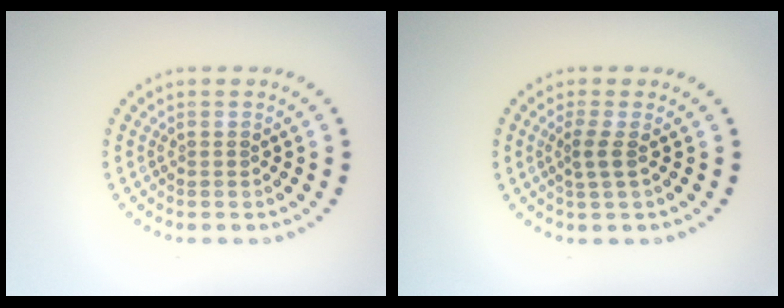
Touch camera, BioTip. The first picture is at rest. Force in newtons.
{"total": 1.6, "press": 1.2, "slide": 1.0}